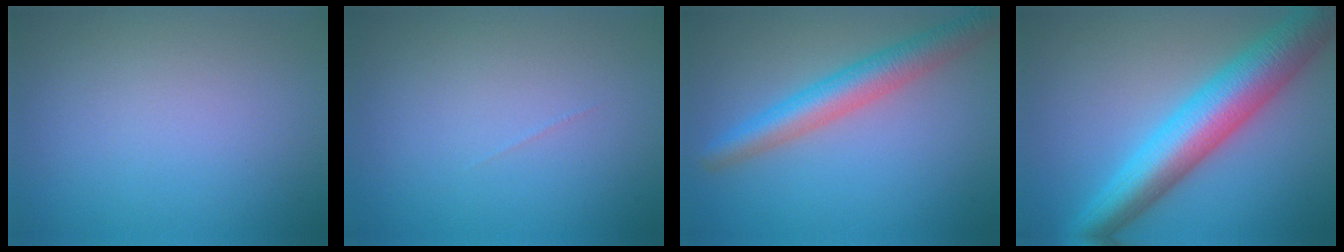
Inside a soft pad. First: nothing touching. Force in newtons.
{"total": 0.0}
{"total": 4.9, "press": 4.9, "slide": 0.3}
{"total": 9.2, "press": 9.2, "slide": 0.3}